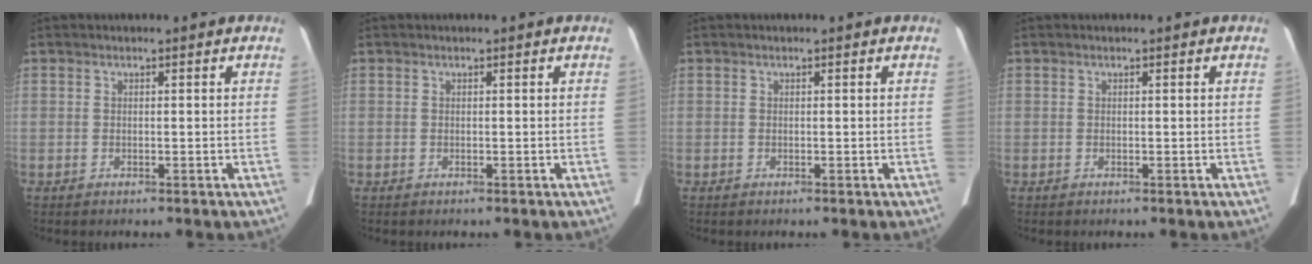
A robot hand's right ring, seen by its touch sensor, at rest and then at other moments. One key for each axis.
{"total": 0.0}
{"total": 0.0}
{"total": 0.0}